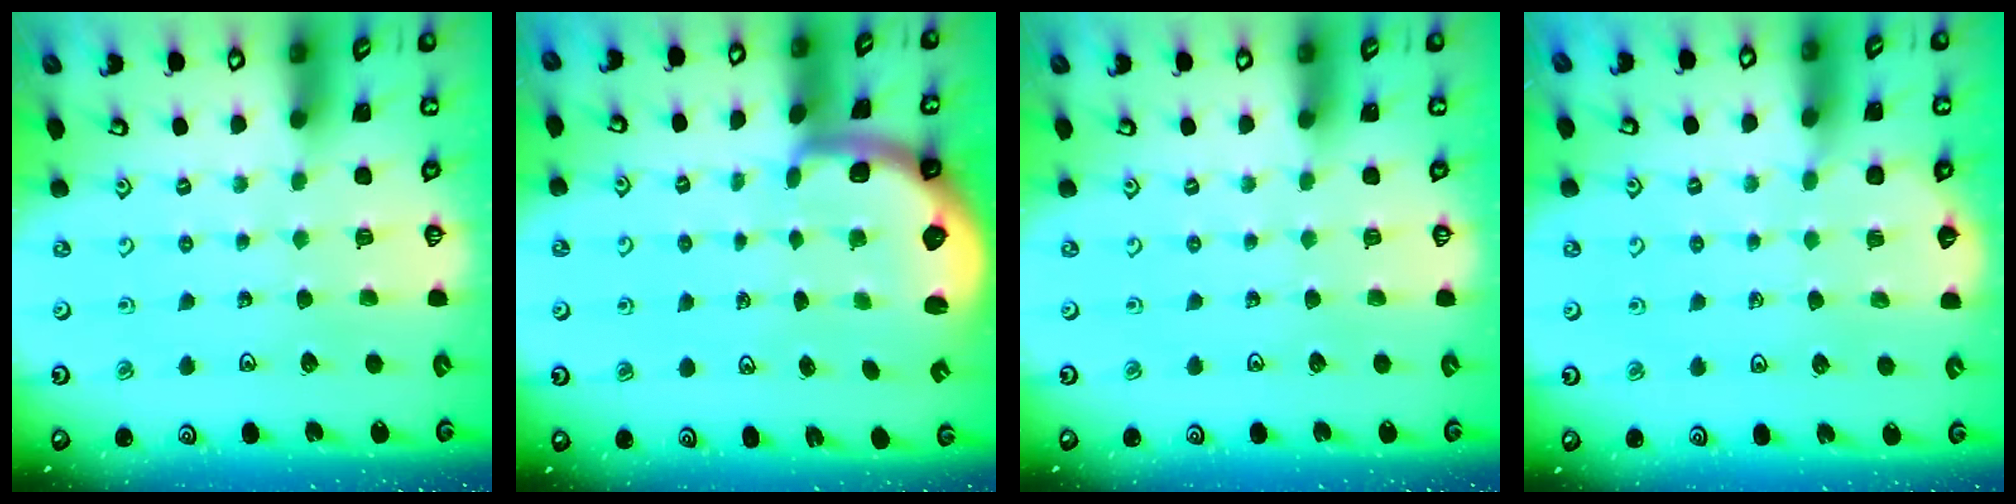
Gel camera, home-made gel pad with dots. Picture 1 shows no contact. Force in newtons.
{"total": 1.7, "press": 1.6, "slide": 0.4}
{"total": 0.0}
{"total": 2.3, "press": 2.2, "slide": 0.4}